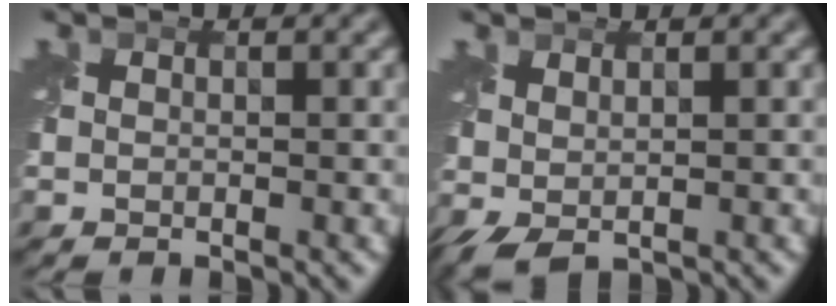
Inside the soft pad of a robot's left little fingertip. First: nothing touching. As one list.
[{"total": 1.8, "force": [0.4, 0.9, 1.5], "torque": [-0.036, 0.000, 0.012]}]